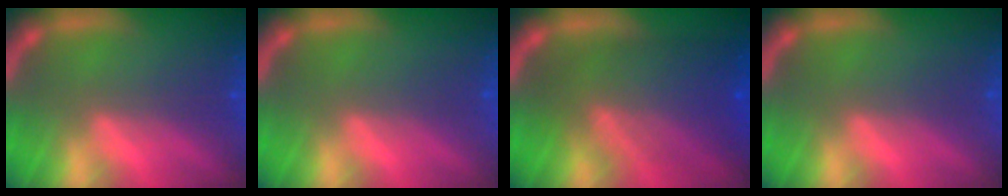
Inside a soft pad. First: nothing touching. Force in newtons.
{"total": 0.0}
{"total": 8.6}
{"total": 0.0}